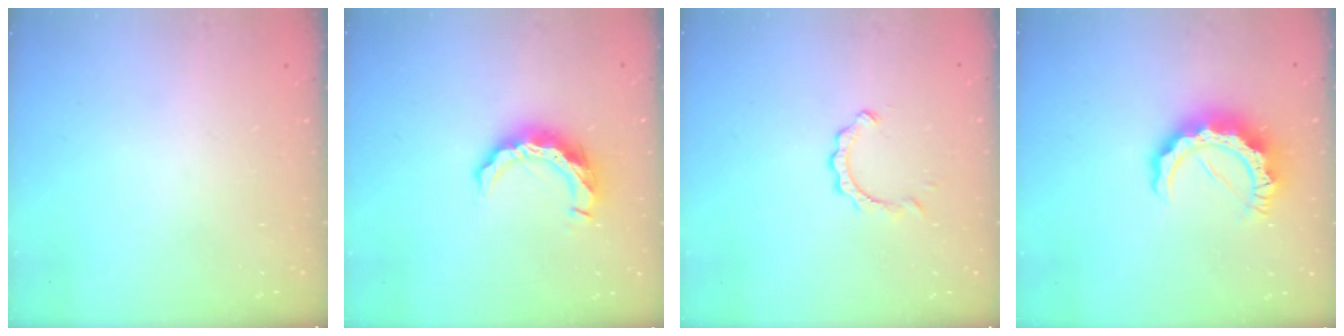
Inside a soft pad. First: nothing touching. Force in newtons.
{"total": 9.5, "press": 9.5, "slide": 0.7}
{"total": 2.8, "press": 2.8, "slide": 0.3}
{"total": 10.3, "press": 10.3, "slide": 1.0}